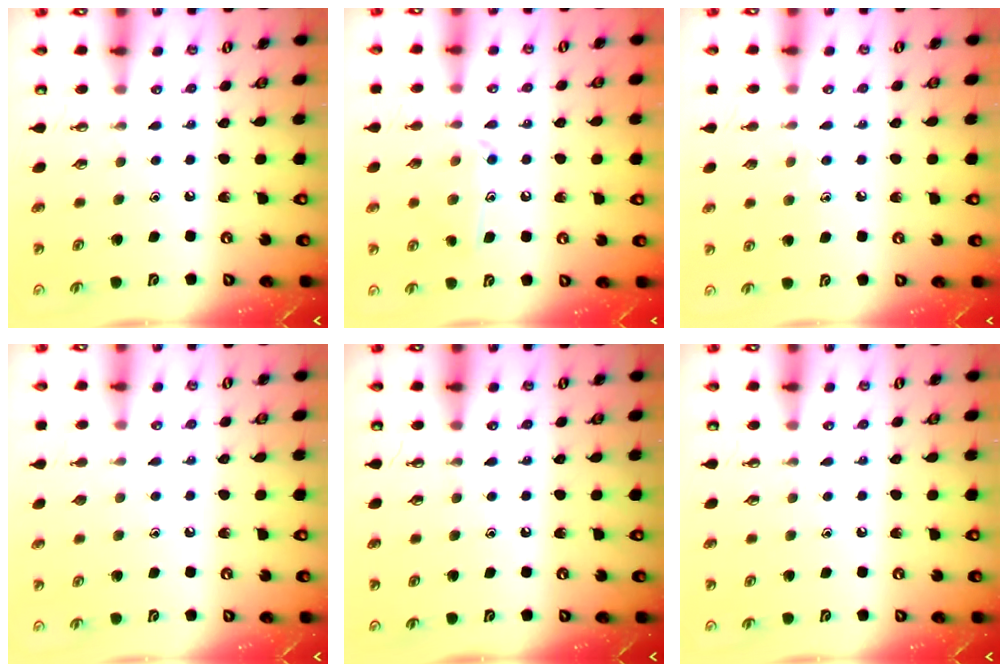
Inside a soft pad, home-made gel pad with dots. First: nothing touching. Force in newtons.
{"total": 11.6, "press": 11.6, "slide": 0.7}
{"total": 7.4, "press": 7.4, "slide": 0.8}
{"total": 0.5, "press": 0.5, "slide": 0.1}
{"total": 0.0}
{"total": 0.0}